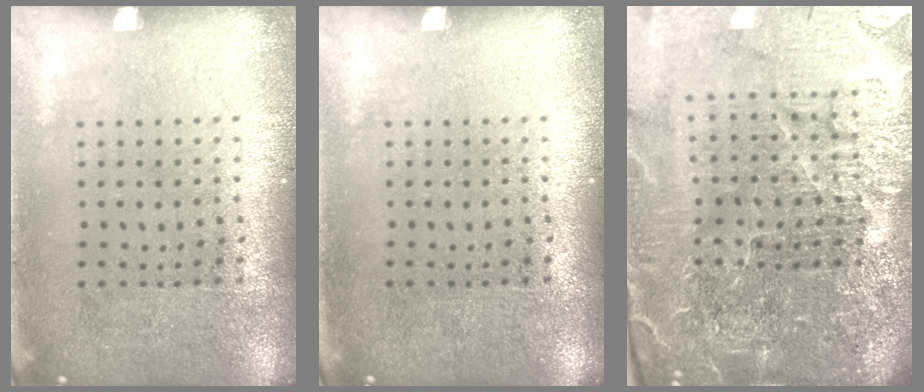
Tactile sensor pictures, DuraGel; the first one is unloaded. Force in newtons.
{"total": 0.0}
{"total": 6.7, "press": 5.8, "slide": 3.2}